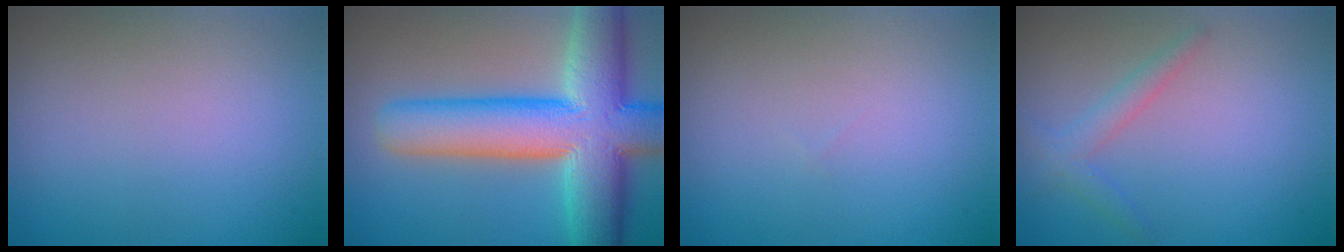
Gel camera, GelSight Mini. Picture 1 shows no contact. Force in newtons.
{"total": 13.1, "press": 13.1, "slide": 0.6}
{"total": 0.0}
{"total": 1.9, "press": 1.9, "slide": 0.0}